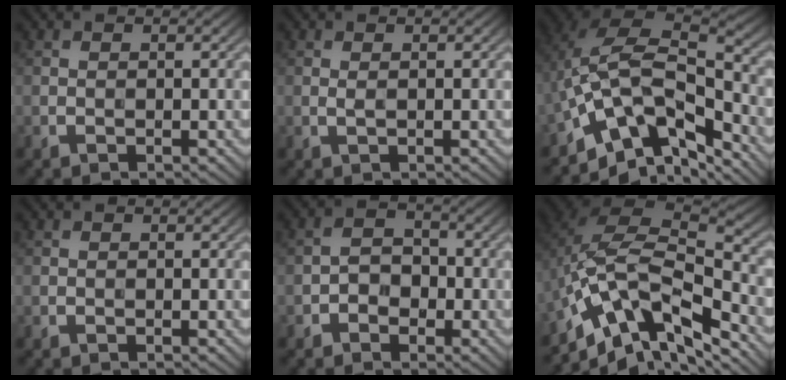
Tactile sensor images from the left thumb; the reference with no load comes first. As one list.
[{"total": 0.7, "force": [0.1, 0.2, 0.7], "torque": [-0.018, 0.000, 0.001]}, {"total": 13.5, "force": [-7.0, 7.2, 9.1], "torque": [-0.187, 0.005, -0.124]}, {"total": 0.0}, {"total": 3.0, "force": [-1.4, 2.2, 1.5], "torque": [-0.021, 0.009, -0.029]}, {"total": 13.7, "force": [-7.0, 6.2, 10.0], "torque": [-0.210, 0.008, -0.131]}]